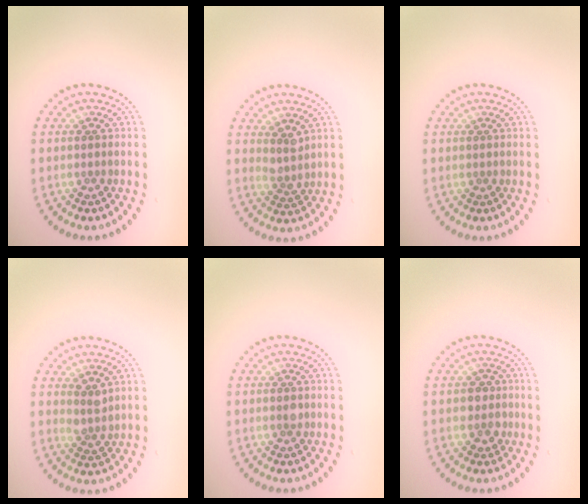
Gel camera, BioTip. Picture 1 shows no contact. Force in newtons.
{"total": 1.8, "press": 1.3, "slide": 1.2}
{"total": 0.0}
{"total": 1.9, "press": 1.4, "slide": 1.2}
{"total": 0.9, "press": 0.9, "slide": 0.0}
{"total": 1.8, "press": 1.6, "slide": 0.7}